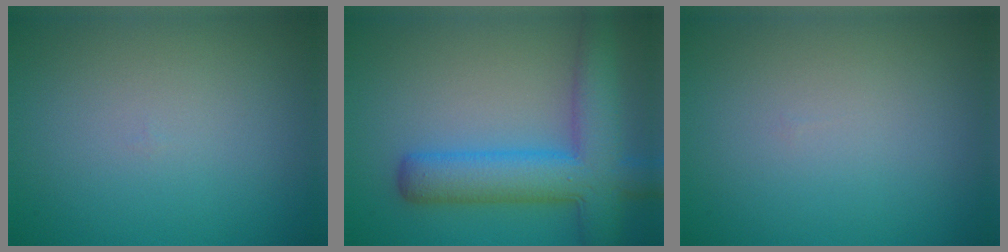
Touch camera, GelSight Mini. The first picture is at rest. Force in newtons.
{"total": 7.5, "press": 7.4, "slide": 0.3}
{"total": 0.0}